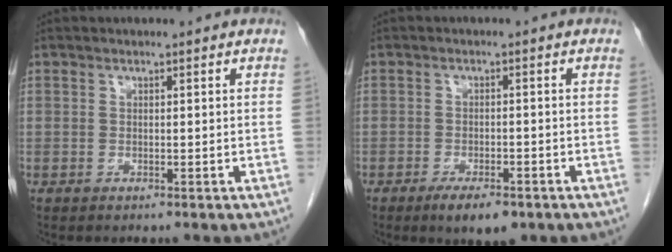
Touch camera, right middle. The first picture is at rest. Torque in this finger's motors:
{"motor_torque": [0.68, -0.48, 0.06, 0.04]}